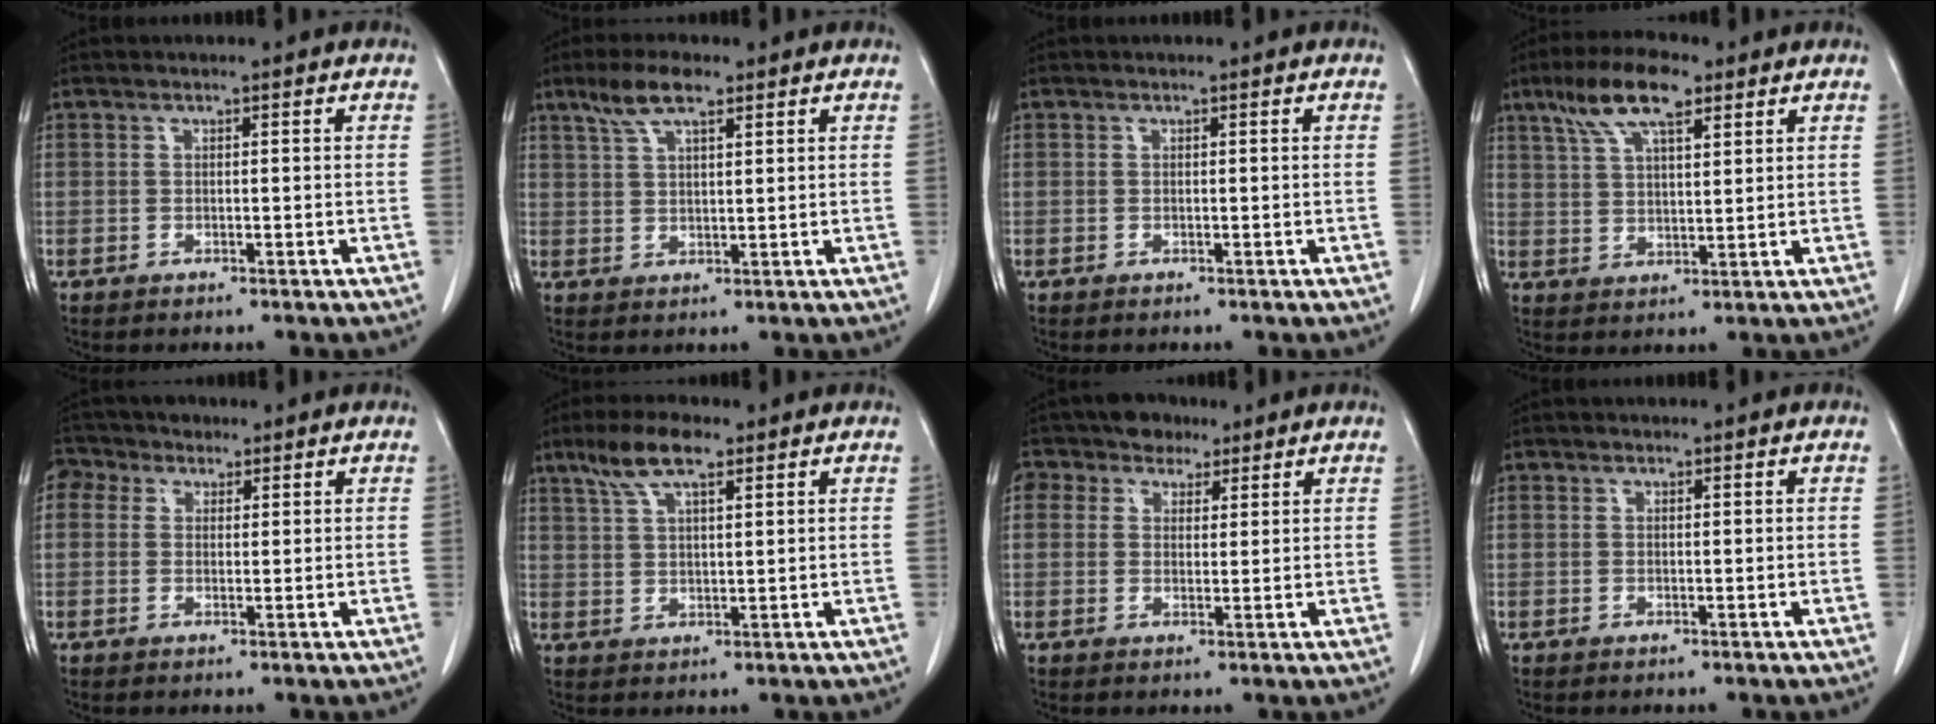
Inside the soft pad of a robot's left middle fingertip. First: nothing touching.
{"total": 5.7, "force": [3.9, 1.3, 4.0], "torque": [-0.086, 0.013, 0.075]}
{"total": 0.0}
{"total": 9.6, "force": [5.9, 2.8, 7.0], "torque": [-0.137, 0.020, 0.109]}
{"total": 4.6, "force": [2.3, 3.7, 1.4], "torque": [-0.035, 0.029, 0.045]}
{"total": 6.8, "force": [4.5, 1.7, 4.9], "torque": [-0.104, 0.016, 0.087]}
{"total": 6.0, "force": [3.8, 4.1, 2.1], "torque": [-0.040, 0.033, 0.070]}
{"total": 0.0}